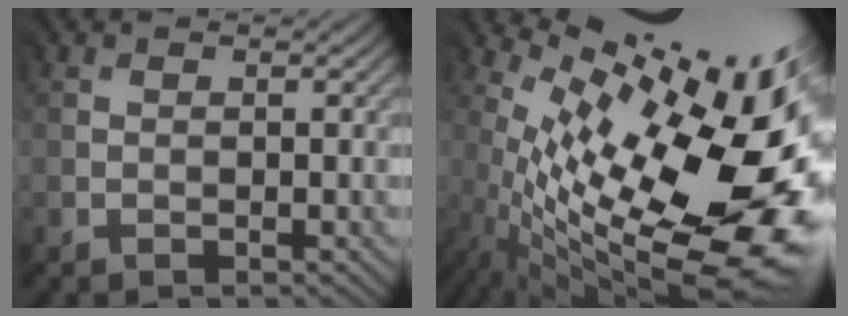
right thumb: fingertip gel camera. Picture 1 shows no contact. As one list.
[{"total": 16.1, "force": [0.0, 5.9, 15.0], "torque": [-0.235, -0.024, 0.027]}]